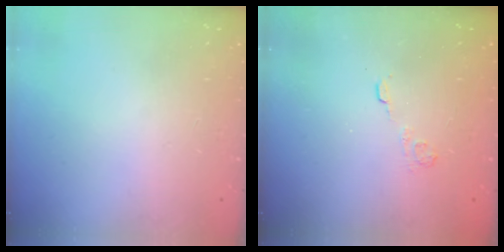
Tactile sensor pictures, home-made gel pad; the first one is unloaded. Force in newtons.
{"total": 2.7, "press": 2.3, "slide": 1.4}